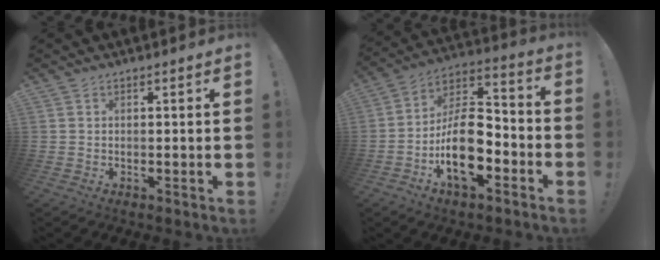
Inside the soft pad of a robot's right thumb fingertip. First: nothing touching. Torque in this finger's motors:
{"motor_torque": [3.15, 1.74, 1.37, -1.37, 0.16]}